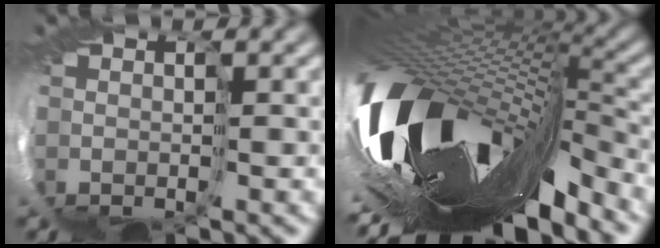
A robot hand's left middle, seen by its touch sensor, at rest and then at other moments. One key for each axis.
{"total": 14.4, "fx": -4.8, "fy": 6.0, "fz": 12.2, "tx": -0.245, "ty": -0.063, "tz": -0.065}